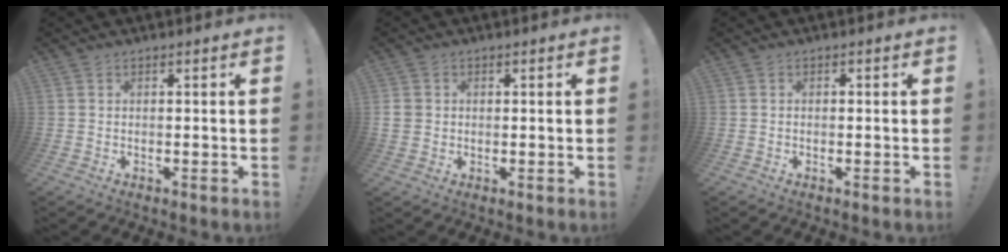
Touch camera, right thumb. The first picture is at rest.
{"total": 3.3, "force": [0.7, 3.0, 1.1], "torque": [-0.007, 0.002, 0.014]}
{"total": 0.8, "force": [-0.6, 0.3, 0.4], "torque": [-0.012, 0.005, -0.011]}